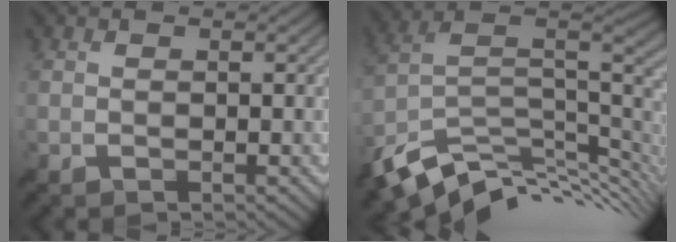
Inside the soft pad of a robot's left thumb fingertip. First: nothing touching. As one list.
[{"total": 12.7, "force": [-6.1, 6.1, 9.3], "torque": [-0.213, -0.015, -0.105]}]